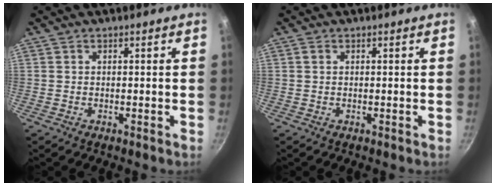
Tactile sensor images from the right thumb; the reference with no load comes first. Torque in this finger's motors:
{"motor_torque": [-0.05, 0.41, 0.22, -0.15, 0.02]}